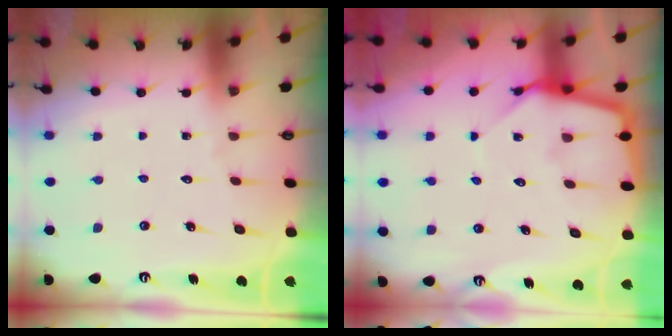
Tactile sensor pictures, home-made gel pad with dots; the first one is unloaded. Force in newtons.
{"total": 7.5, "press": 7.5, "slide": 0.6}